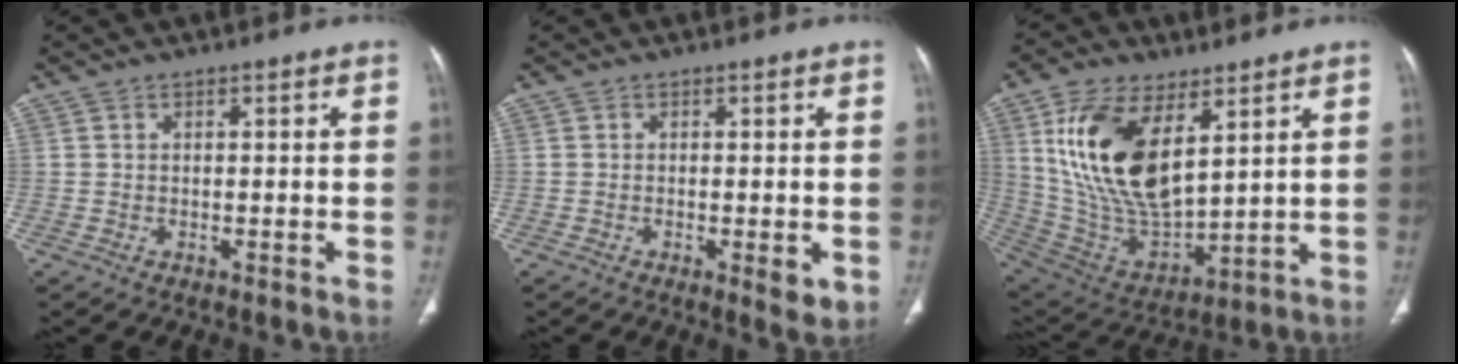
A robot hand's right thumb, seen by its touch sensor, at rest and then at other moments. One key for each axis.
{"total": 3.2, "fx": -0.8, "fy": 1.1, "fz": 3.0, "tx": -0.042, "ty": -0.009, "tz": -0.012}
{"total": 20.2, "fx": 7.5, "fy": 10.2, "fz": 15.8, "tx": -0.283, "ty": -0.032, "tz": 0.154}